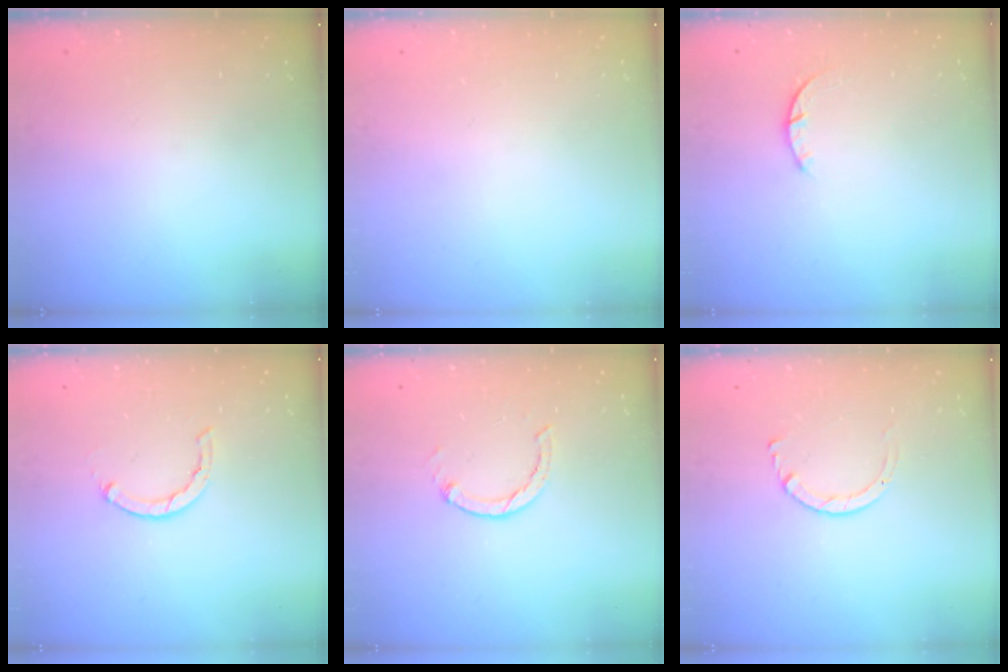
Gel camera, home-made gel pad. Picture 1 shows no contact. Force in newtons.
{"total": 0.0}
{"total": 1.2, "press": 1.2, "slide": 0.3}
{"total": 1.2, "press": 1.2, "slide": 0.2}
{"total": 0.0}
{"total": 2.9, "press": 2.9, "slide": 0.2}